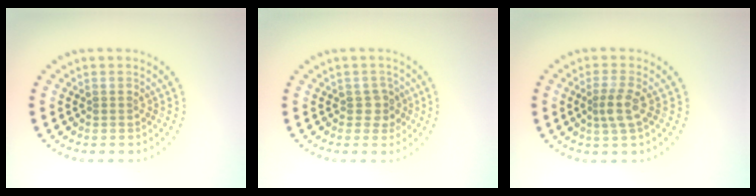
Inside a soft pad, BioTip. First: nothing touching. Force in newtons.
{"total": 1.6, "press": 1.4, "slide": 0.8}
{"total": 2.4, "press": 1.9, "slide": 1.4}